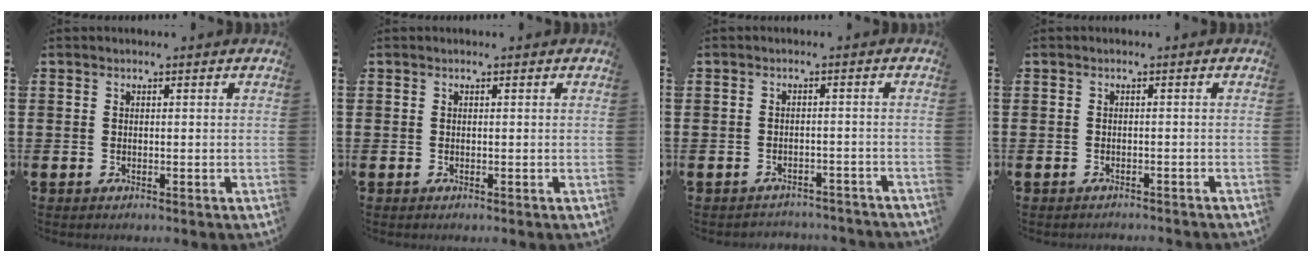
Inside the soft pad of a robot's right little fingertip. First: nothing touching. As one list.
[{"total": 0.0}, {"total": 1.8, "force": [-1.7, 0.1, -0.2], "torque": [-0.004, 0.003, -0.039]}, {"total": 0.7, "force": [-0.7, 0.0, 0.0], "torque": [-0.001, -0.001, -0.014]}]